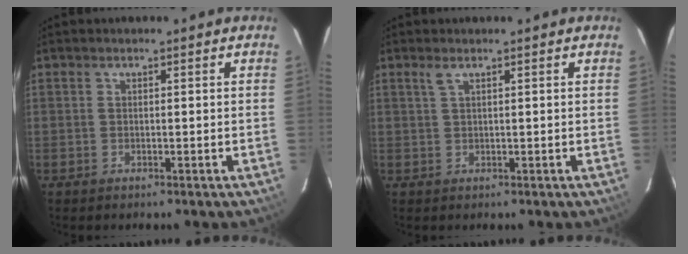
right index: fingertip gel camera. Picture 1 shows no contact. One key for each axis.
{"total": 1.1, "fx": 0.7, "fy": 0.0, "fz": 0.8, "tx": -0.019, "ty": 0.004, "tz": 0.015}